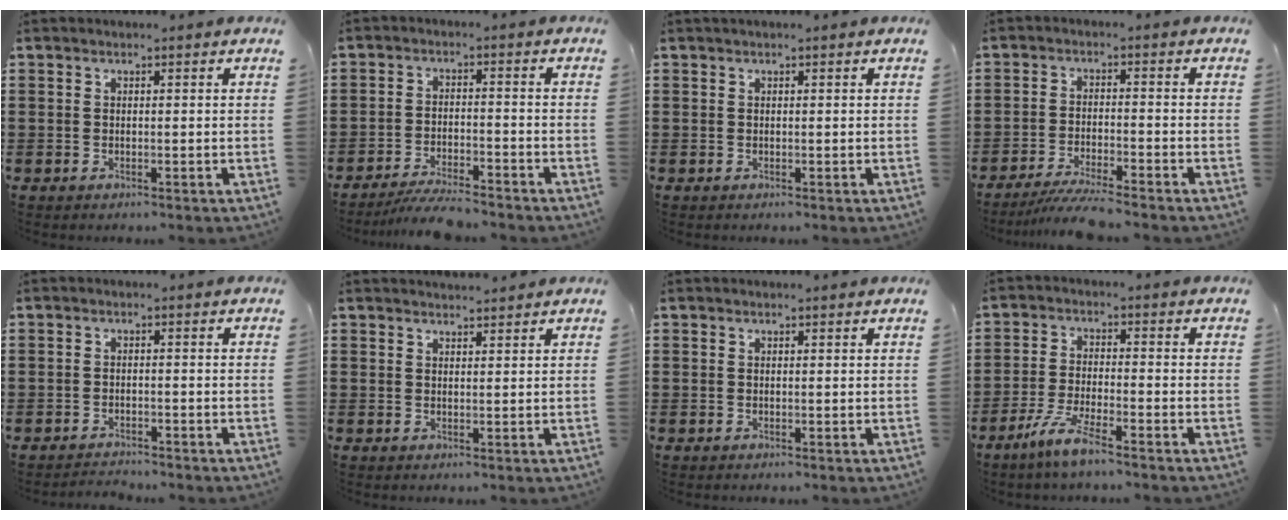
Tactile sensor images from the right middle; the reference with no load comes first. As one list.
[{"total": 5.0, "force": [-4.8, 0.3, 1.7], "torque": [-0.033, -0.004, -0.094]}, {"total": 0.0}, {"total": 4.8, "force": [-4.4, 0.0, 1.9], "torque": [-0.044, -0.012, -0.088]}, {"total": 1.7, "force": [-1.7, 0.2, 0.0], "torque": [-0.006, 0.001, -0.036]}, {"total": 1.6, "force": [1.6, 0.2, 0.0], "torque": [0.003, -0.002, 0.029]}, {"total": 0.0}, {"total": 6.3, "force": [-4.7, 0.3, 4.2], "torque": [-0.099, -0.012, -0.094]}]